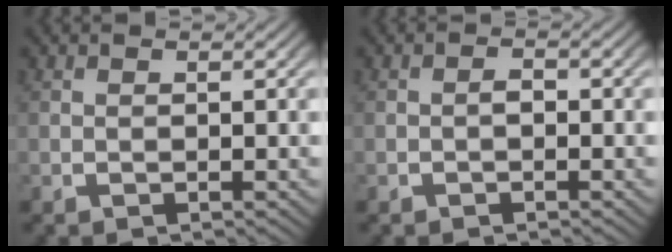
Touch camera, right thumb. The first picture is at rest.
{"total": 0.9, "force": [-0.5, 0.6, 0.5], "torque": [-0.011, 0.001, -0.010]}